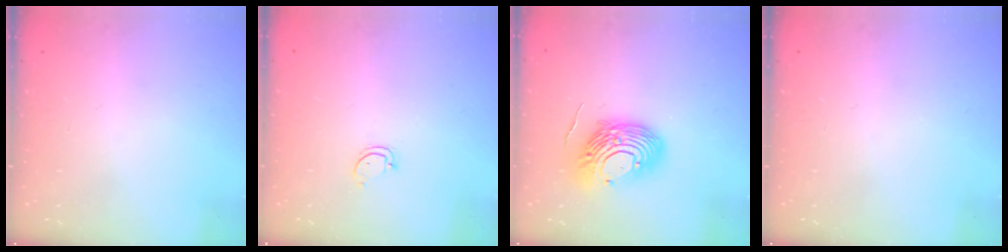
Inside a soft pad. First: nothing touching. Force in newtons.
{"total": 2.6, "press": 2.6, "slide": 0.3}
{"total": 14.9, "press": 14.8, "slide": 1.6}
{"total": 0.0}